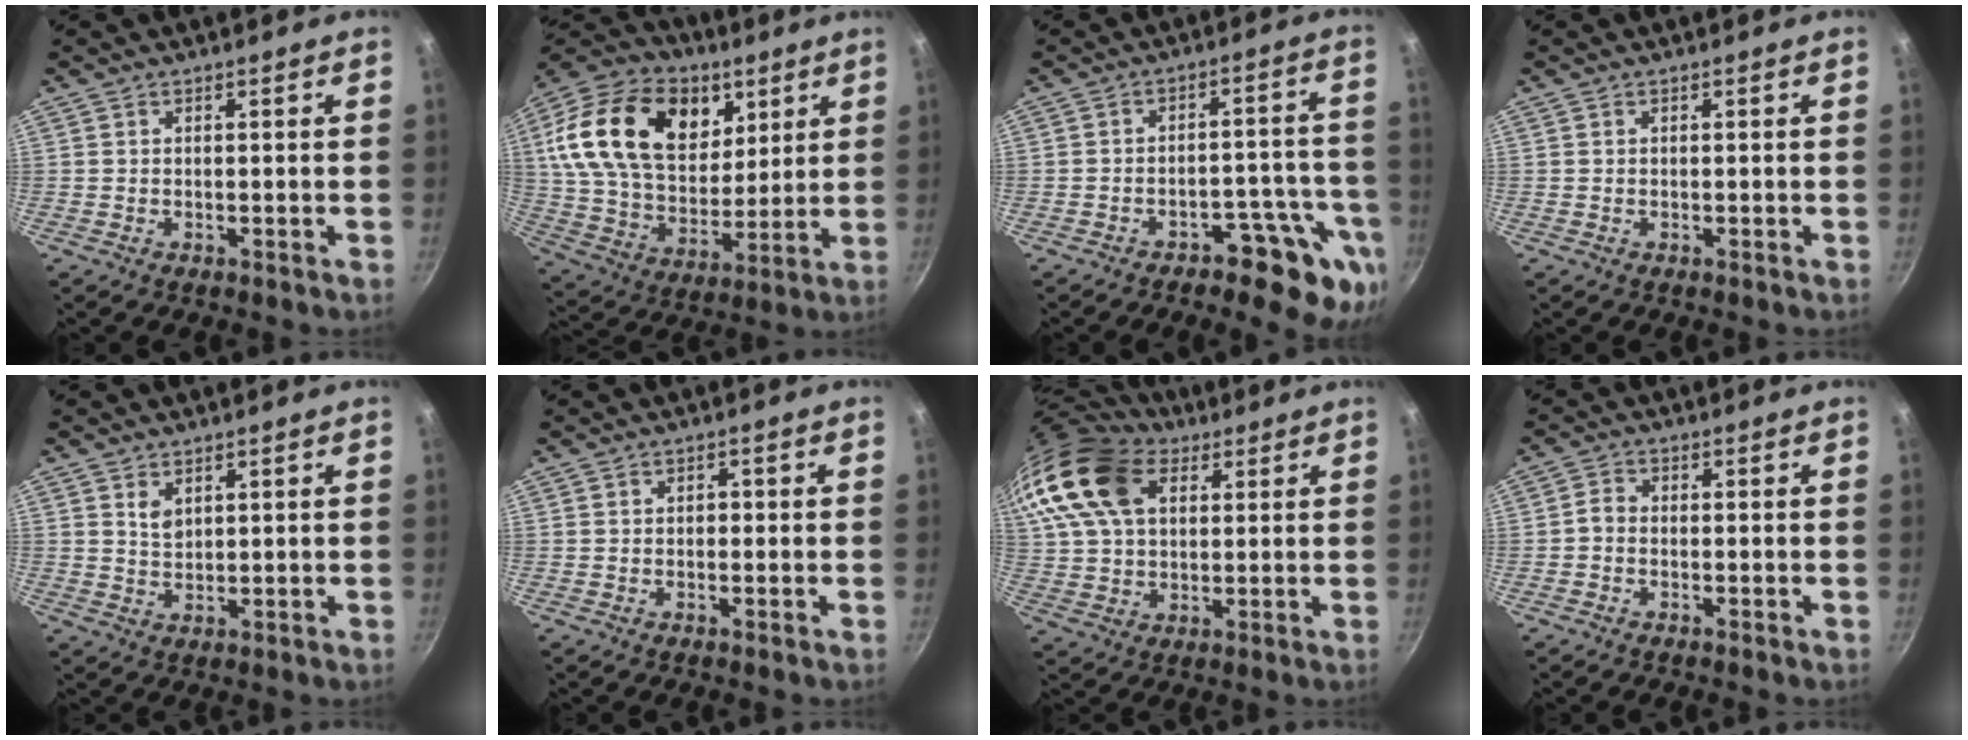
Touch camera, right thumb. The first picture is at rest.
{"total": 27.0, "force": [9.8, 18.2, 17.5], "torque": [-0.298, -0.021, 0.167]}
{"total": 11.0, "force": [-6.4, 5.1, 7.4], "torque": [-0.036, 0.055, -0.082]}
{"total": 0.0}
{"total": 2.8, "force": [1.4, 1.8, 1.6], "torque": [-0.024, -0.007, 0.028]}
{"total": 1.0, "force": [-0.2, 0.8, 0.6], "torque": [-0.005, 0.004, -0.003]}
{"total": 23.6, "force": [9.5, 15.8, 14.7], "torque": [-0.324, 0.030, 0.172]}
{"total": 2.0, "force": [-0.9, 1.4, 1.1], "torque": [-0.025, 0.015, -0.025]}